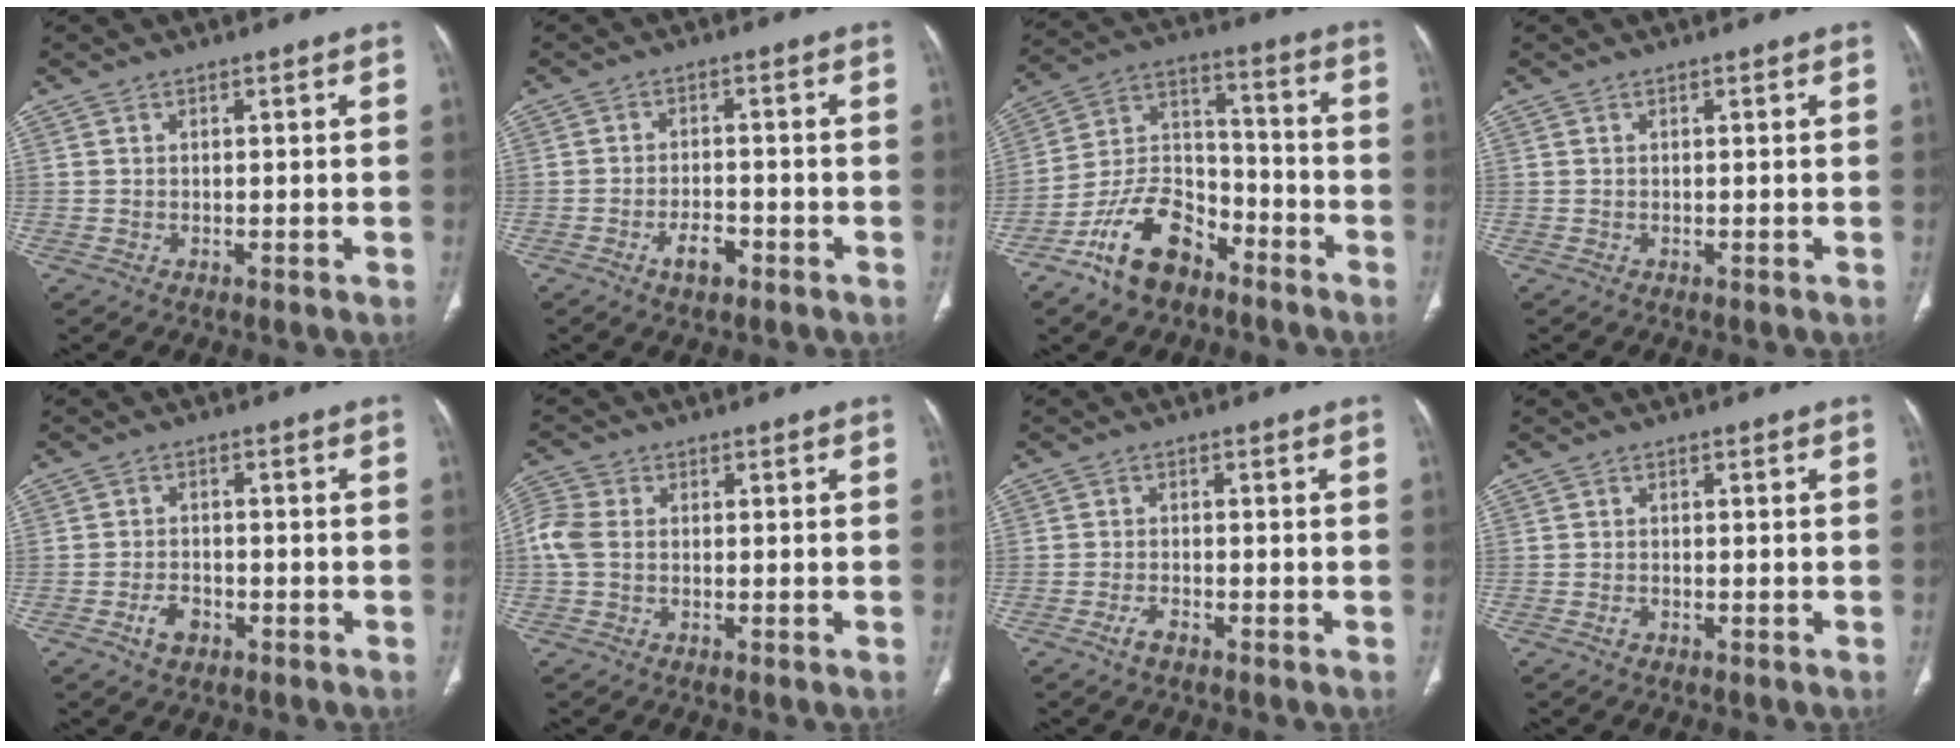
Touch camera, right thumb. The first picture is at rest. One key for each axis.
{"total": 4.6, "fx": -2.5, "fy": 2.3, "fz": 3.0, "tx": -0.046, "ty": 0.017, "tz": -0.042}
{"total": 14.5, "fx": -9.5, "fy": 8.2, "fz": 7.5, "tx": -0.115, "ty": 0.079, "tz": -0.178}
{"total": 0.0}
{"total": 4.0, "fx": -2.1, "fy": 2.6, "fz": 2.3, "tx": -0.034, "ty": 0.015, "tz": -0.035}
{"total": 4.8, "fx": -0.2, "fy": 3.6, "fz": 3.2, "tx": -0.090, "ty": 0.012, "tz": -0.010}
{"total": 2.5, "fx": -1.7, "fy": 1.0, "fz": 1.6, "tx": -0.037, "ty": 0.009, "tz": -0.035}
{"total": 1.0, "fx": -0.6, "fy": 0.6, "fz": 0.6, "tx": -0.010, "ty": 0.003, "tz": -0.013}